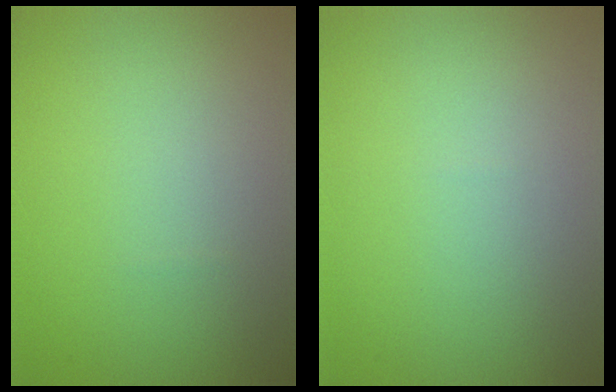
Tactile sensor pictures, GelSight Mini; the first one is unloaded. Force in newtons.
{"total": 0.0}